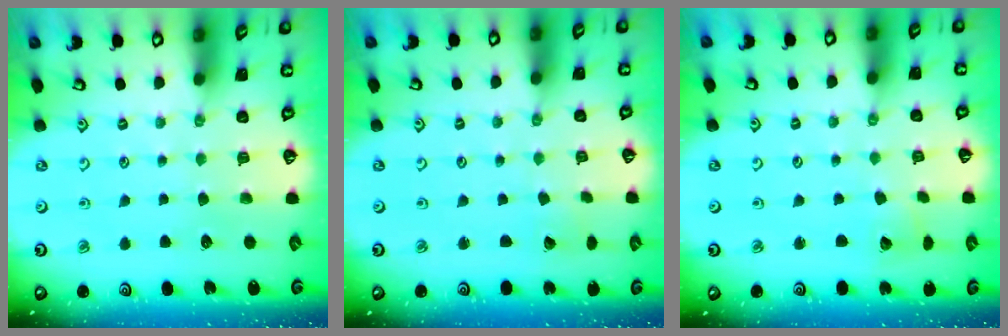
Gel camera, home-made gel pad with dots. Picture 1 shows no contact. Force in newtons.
{"total": 1.2, "press": 1.2, "slide": 0.0}
{"total": 3.0, "press": 2.9, "slide": 0.4}